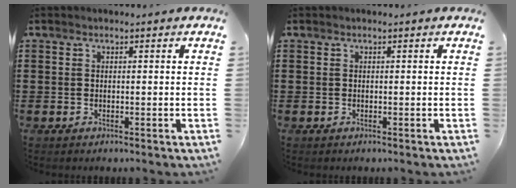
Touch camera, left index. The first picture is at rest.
{"total": 0.0}